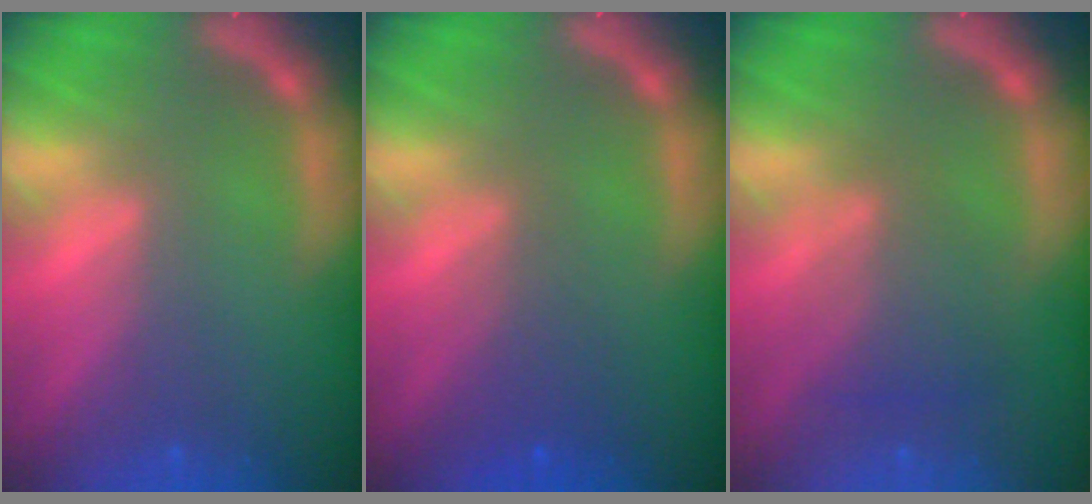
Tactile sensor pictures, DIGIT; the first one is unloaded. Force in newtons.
{"total": 2.5}
{"total": 3.4}